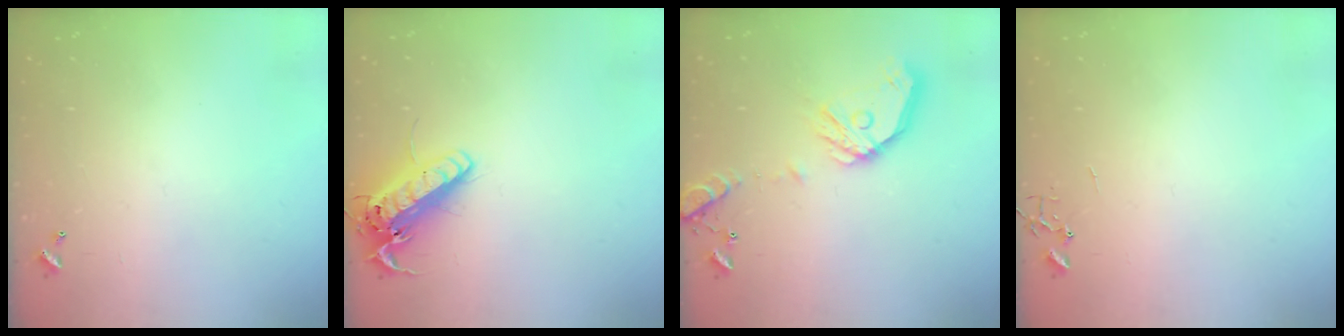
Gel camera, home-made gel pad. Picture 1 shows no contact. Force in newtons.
{"total": 16.4, "press": 16.2, "slide": 2.7}
{"total": 15.7, "press": 15.4, "slide": 2.5}
{"total": 0.0}